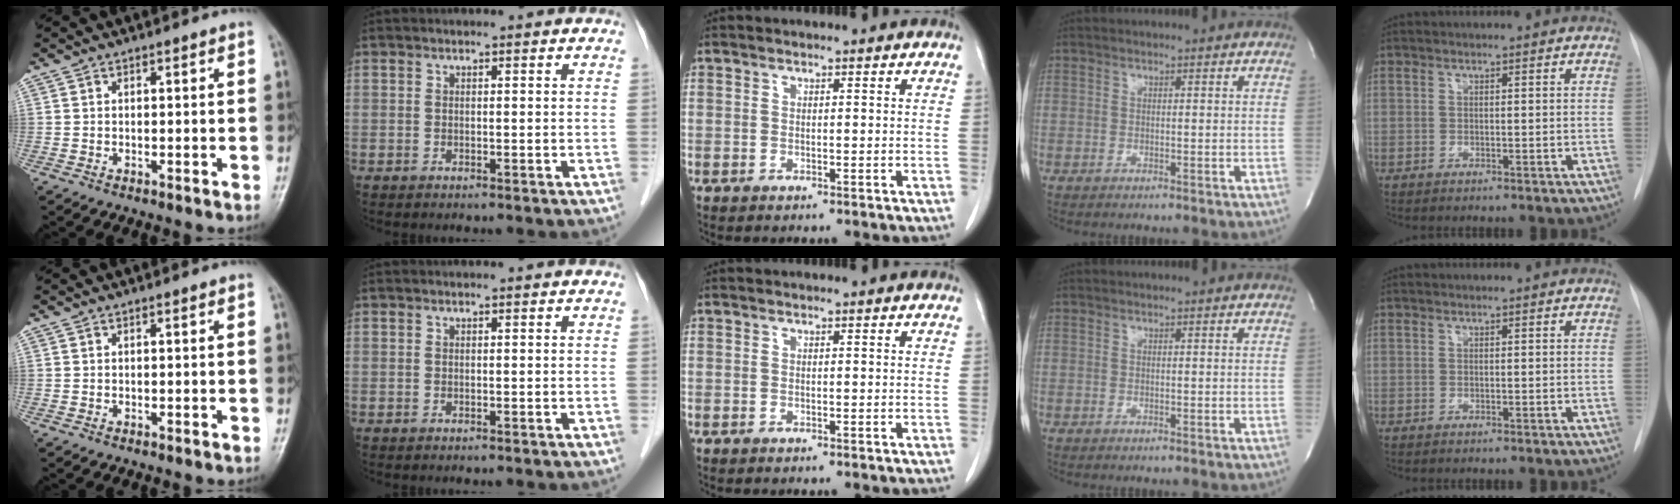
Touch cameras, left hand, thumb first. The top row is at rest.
{}